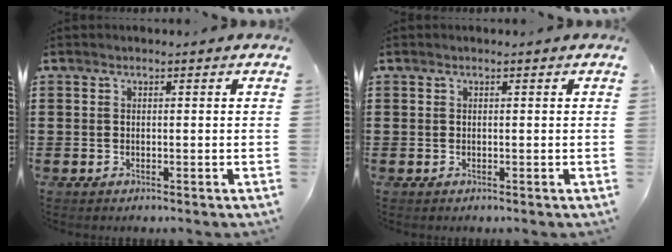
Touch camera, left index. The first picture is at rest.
{"total": 0.0}